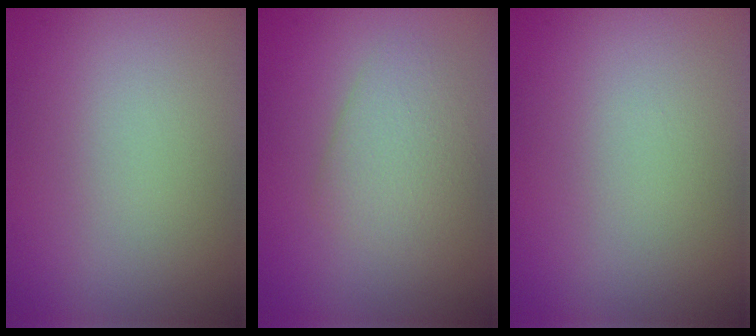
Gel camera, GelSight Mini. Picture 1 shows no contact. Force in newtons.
{"total": 3.0, "press": 3.0, "slide": 0.1}
{"total": 0.0}